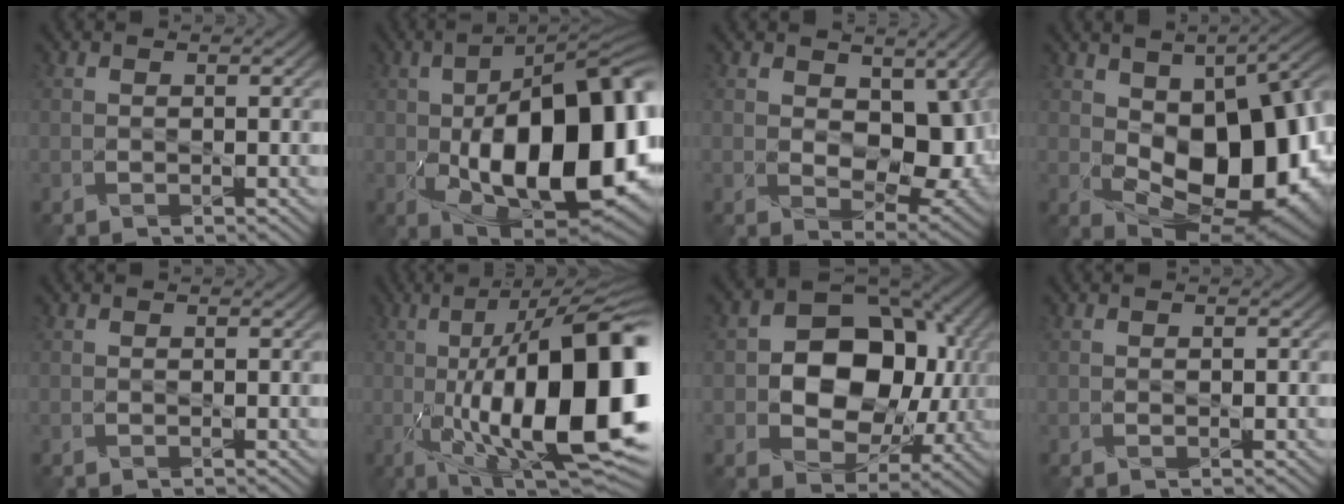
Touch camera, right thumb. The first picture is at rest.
{"total": 19.9, "force": [-2.4, 10.0, 17.0], "torque": [-0.251, -0.008, -0.040]}
{"total": 8.3, "force": [1.1, 5.3, 6.3], "torque": [-0.104, -0.016, 0.016]}
{"total": 17.8, "force": [-0.9, 10.7, 14.2], "torque": [-0.202, -0.035, 0.005]}
{"total": 0.0}
{"total": 21.5, "force": [-1.9, 7.0, 20.2], "torque": [-0.307, 0.010, -0.034]}
{"total": 14.0, "force": [0.3, 10.5, 9.1], "torque": [-0.142, 0.001, 0.002]}
{"total": 0.8, "force": [-0.1, 0.4, 0.7], "torque": [-0.011, -0.002, -0.001]}